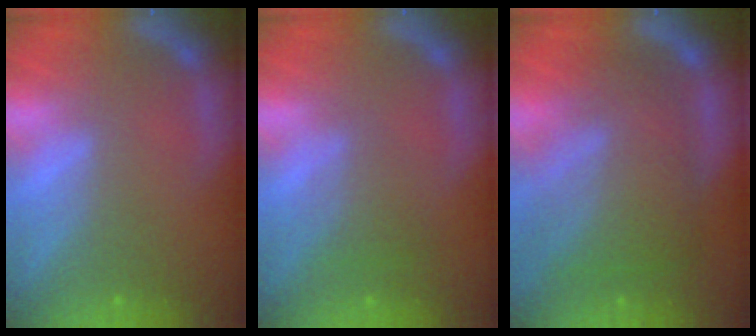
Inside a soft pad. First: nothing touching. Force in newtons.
{"total": 2.5}
{"total": 9.1}